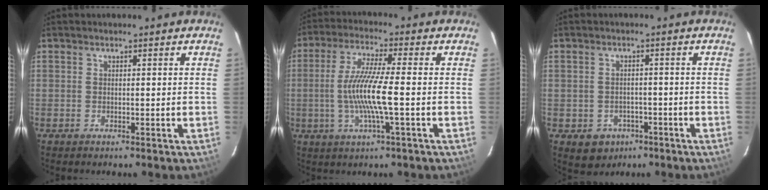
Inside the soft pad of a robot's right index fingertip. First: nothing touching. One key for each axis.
{"total": 10.3, "fx": -1.7, "fy": 0.1, "fz": 10.1, "tx": -0.201, "ty": -0.005, "tz": -0.033}
{"total": 5.7, "fx": -2.8, "fy": 4.7, "fz": 1.6, "tx": -0.041, "ty": 0.008, "tz": -0.023}